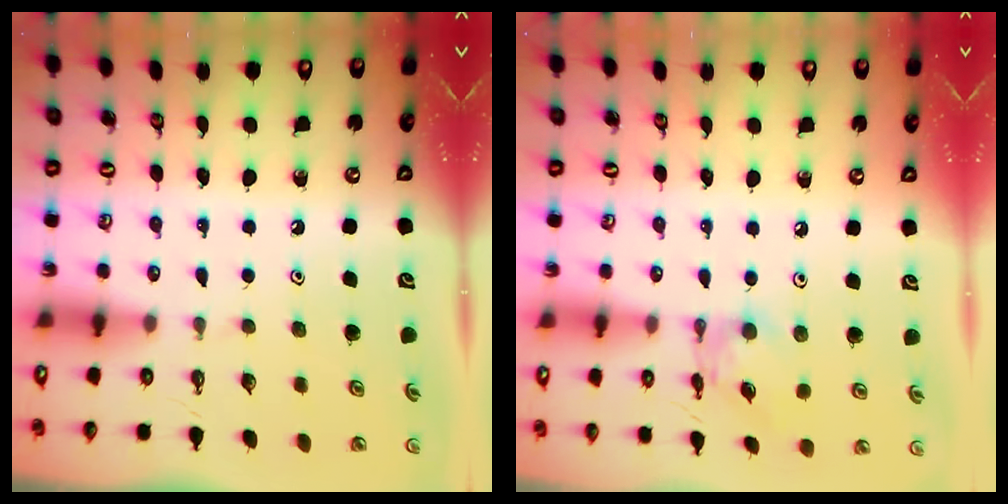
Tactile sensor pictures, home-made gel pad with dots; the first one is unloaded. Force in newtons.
{"total": 5.0, "press": 5.0, "slide": 0.2}